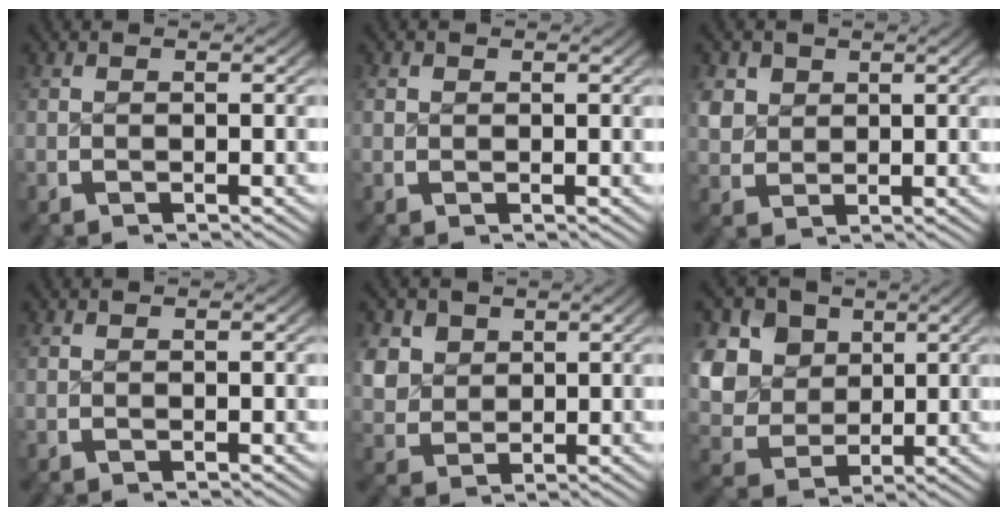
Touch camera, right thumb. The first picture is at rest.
{"total": 0.7, "force": [0.3, 0.6, 0.1], "torque": [-0.001, -0.004, 0.008]}
{"total": 3.6, "force": [1.2, 2.9, 1.6], "torque": [-0.047, -0.014, 0.037]}
{"total": 0.0}
{"total": 5.4, "force": [1.4, 4.5, 2.6], "torque": [-0.074, -0.025, 0.042]}
{"total": 13.1, "force": [1.4, 11.0, 6.9], "torque": [-0.168, -0.034, 0.023]}